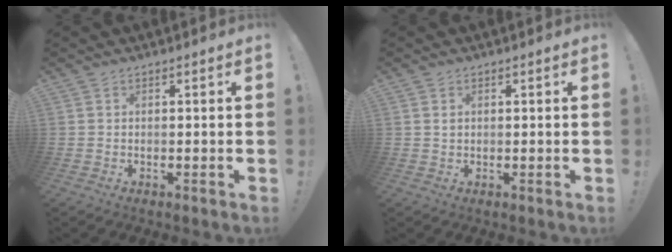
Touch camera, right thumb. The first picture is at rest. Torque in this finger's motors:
{"motor_torque": [-0.16, 0.07, -0.03, -0.03, 0.03]}